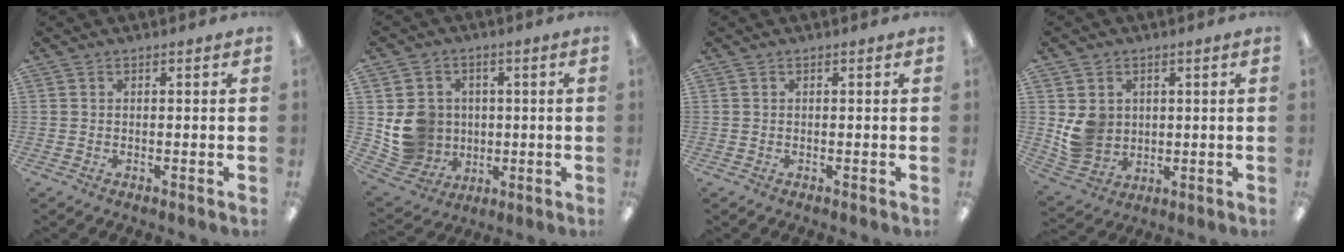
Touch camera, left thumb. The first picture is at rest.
{"total": 9.7, "force": [0.7, 9.5, 2.1], "torque": [-0.057, -0.001, 0.029]}
{"total": 0.0}
{"total": 7.5, "force": [1.7, 7.0, 2.3], "torque": [-0.043, 0.001, 0.039]}